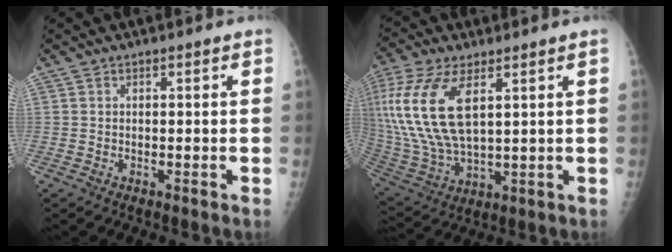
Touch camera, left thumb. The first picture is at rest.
{"total": 18.9, "force": [5.5, 8.6, 15.9], "torque": [-0.359, -0.018, 0.113]}